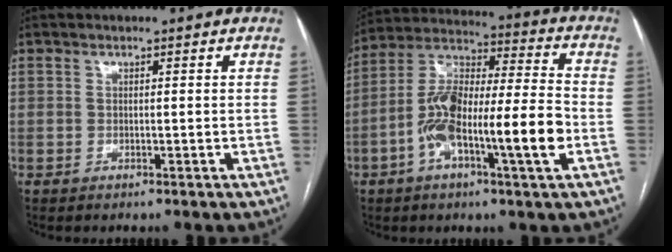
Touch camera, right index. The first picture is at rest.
{"total": 16.5, "force": [-4.9, 2.6, 15.6], "torque": [-0.288, 0.013, -0.087]}